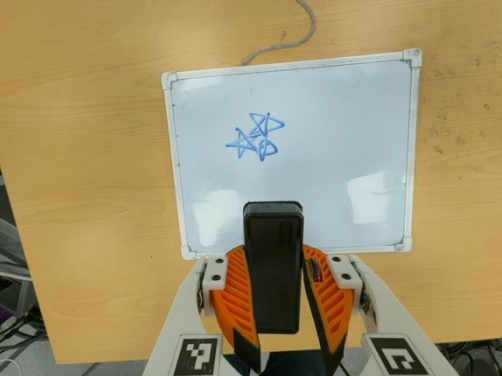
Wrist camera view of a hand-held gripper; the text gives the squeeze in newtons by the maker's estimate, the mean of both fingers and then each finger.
{"total": 10.0, "left": 7.9, "right": 12.1}